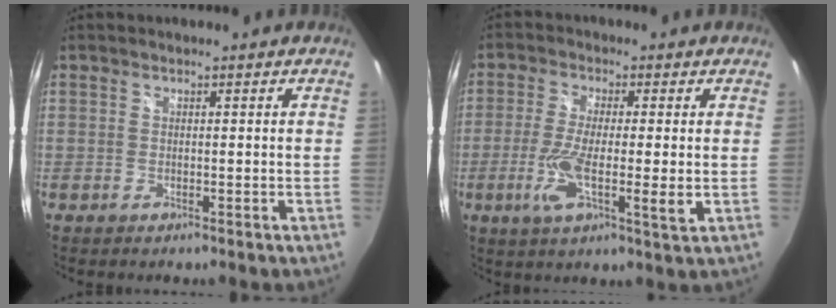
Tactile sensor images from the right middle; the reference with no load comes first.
{"total": 8.8, "force": [-1.4, 1.4, 8.6], "torque": [-0.169, -0.015, -0.033]}